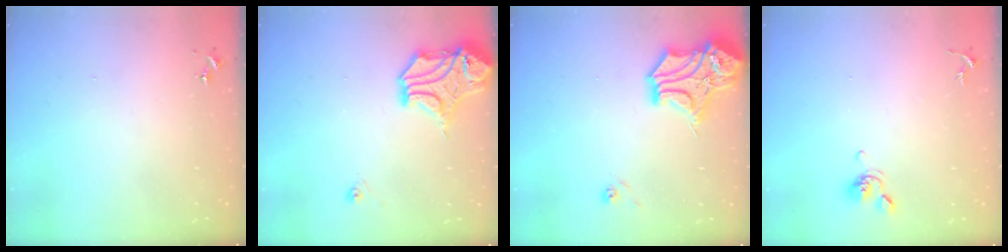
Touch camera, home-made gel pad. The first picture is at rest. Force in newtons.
{"total": 14.3, "press": 14.0, "slide": 2.5}
{"total": 18.0, "press": 17.8, "slide": 2.5}
{"total": 6.2, "press": 6.1, "slide": 1.1}